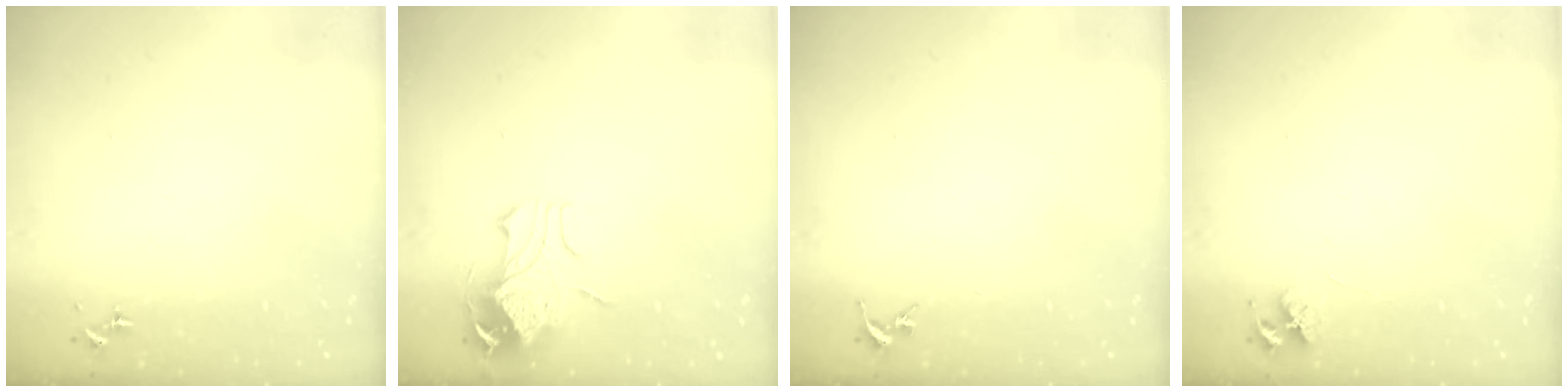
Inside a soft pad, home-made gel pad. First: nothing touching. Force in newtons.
{"total": 10.0, "press": 9.9, "slide": 0.6}
{"total": 0.0}
{"total": 4.5, "press": 4.4, "slide": 0.6}